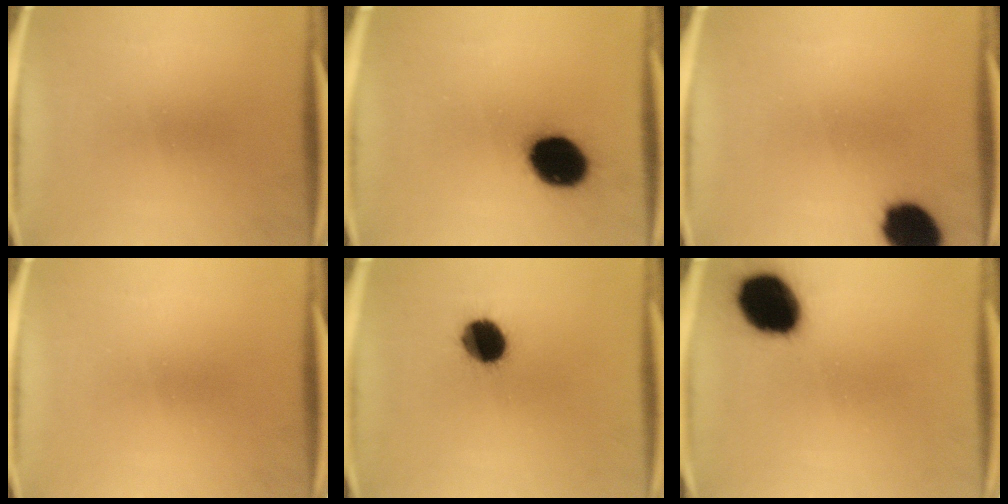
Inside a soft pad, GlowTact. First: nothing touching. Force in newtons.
{"total": 15.4}
{"total": 11.8}
{"total": 0.0}
{"total": 10.8}
{"total": 16.8}